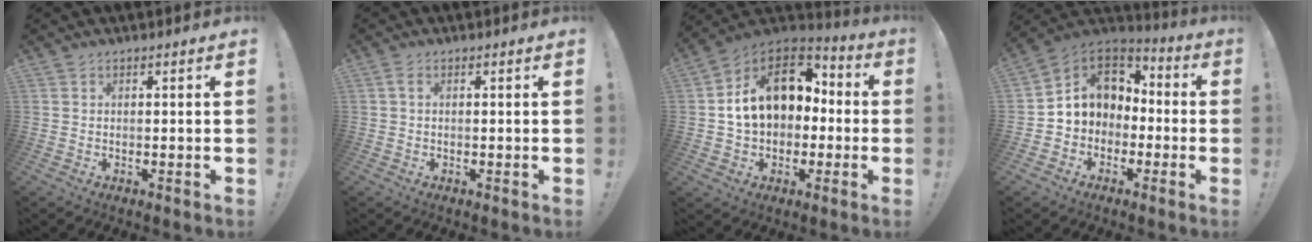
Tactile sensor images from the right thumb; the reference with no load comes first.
{"total": 1.5, "force": [0.2, 0.9, 1.2], "torque": [-0.025, 0.005, 0.005]}
{"total": 17.6, "force": [4.4, 12.7, 11.4], "torque": [-0.158, -0.004, 0.089]}
{"total": 9.5, "force": [1.7, 8.6, 3.8], "torque": [-0.058, -0.002, 0.040]}